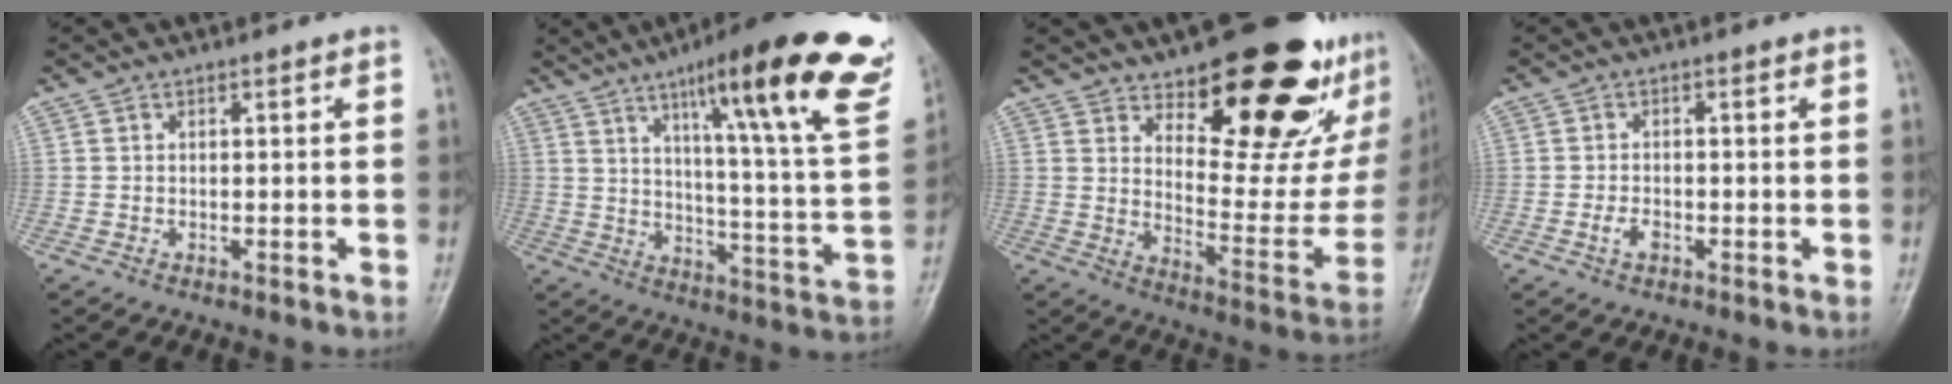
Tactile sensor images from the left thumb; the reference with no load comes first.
{"total": 28.0, "force": [16.1, 4.1, 22.6], "torque": [-0.296, -0.056, 0.226]}
{"total": 26.3, "force": [16.0, 10.2, 18.2], "torque": [-0.204, -0.100, 0.236]}
{"total": 2.3, "force": [-1.0, 1.4, 1.5], "torque": [-0.029, 0.006, -0.020]}